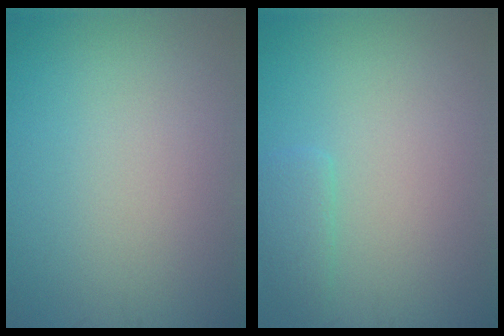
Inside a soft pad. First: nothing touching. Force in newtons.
{"total": 1.6, "press": 1.5, "slide": 0.2}